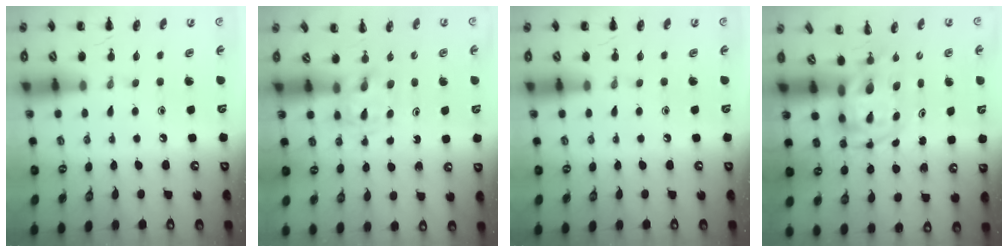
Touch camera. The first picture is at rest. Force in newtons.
{"total": 2.8, "press": 2.6, "slide": 1.1}
{"total": 0.0}
{"total": 3.8, "press": 3.7, "slide": 0.7}